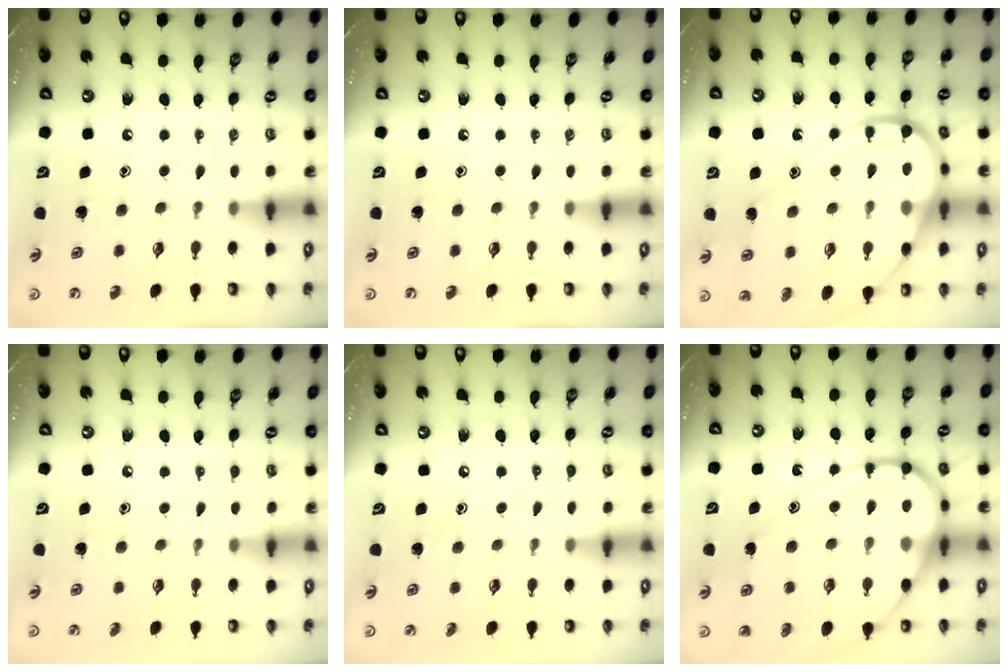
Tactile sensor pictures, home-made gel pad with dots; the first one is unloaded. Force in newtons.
{"total": 0.0}
{"total": 16.4, "press": 16.3, "slide": 1.4}
{"total": 4.4, "press": 4.3, "slide": 0.6}
{"total": 3.8, "press": 3.8, "slide": 0.5}
{"total": 17.7, "press": 17.6, "slide": 1.8}